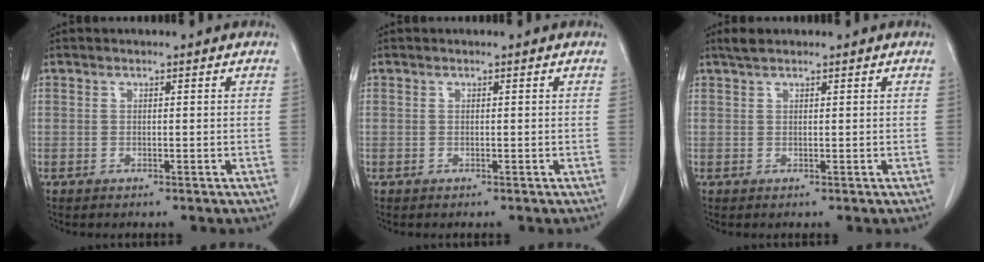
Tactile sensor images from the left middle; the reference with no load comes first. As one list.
[{"total": 0.0}, {"total": 1.8, "force": [1.5, 0.4, 0.9], "torque": [-0.023, 0.013, 0.031]}]